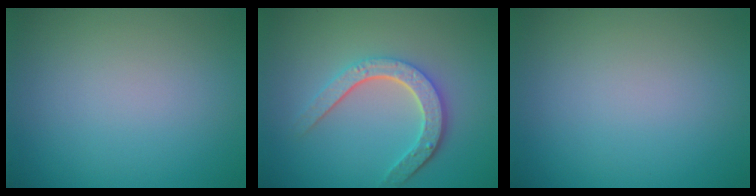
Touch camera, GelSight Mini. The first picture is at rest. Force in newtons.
{"total": 4.6, "press": 3.5, "slide": 3.0}
{"total": 0.0}